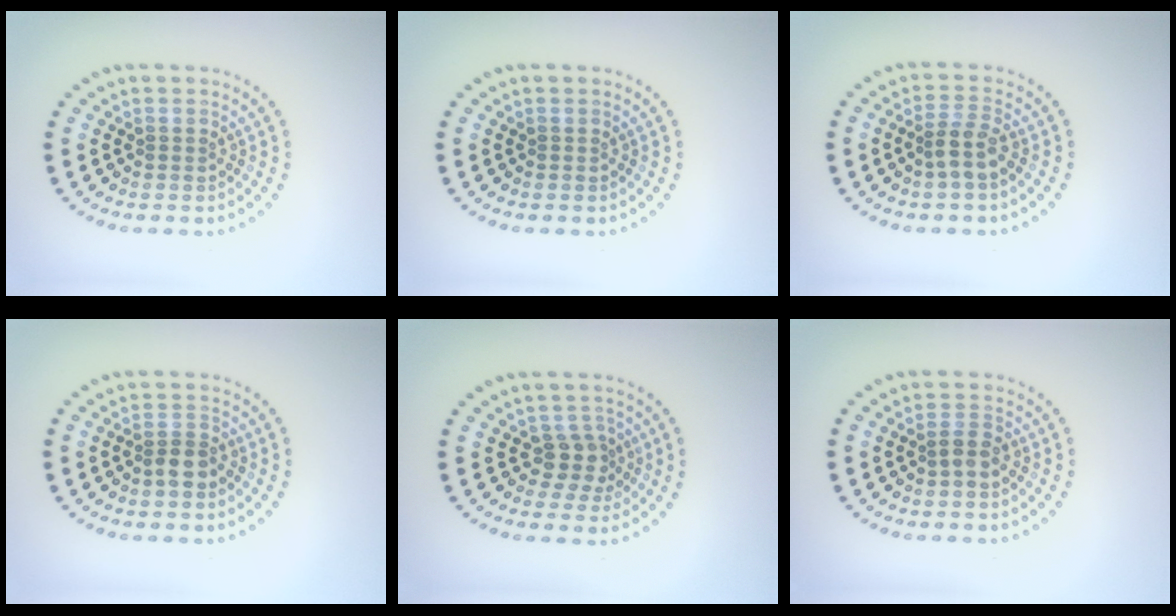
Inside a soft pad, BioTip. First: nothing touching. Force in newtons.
{"total": 0.0}
{"total": 2.2, "press": 1.7, "slide": 1.4}
{"total": 2.0, "press": 1.7, "slide": 0.9}
{"total": 2.4, "press": 1.9, "slide": 1.5}
{"total": 1.5, "press": 1.4, "slide": 0.6}